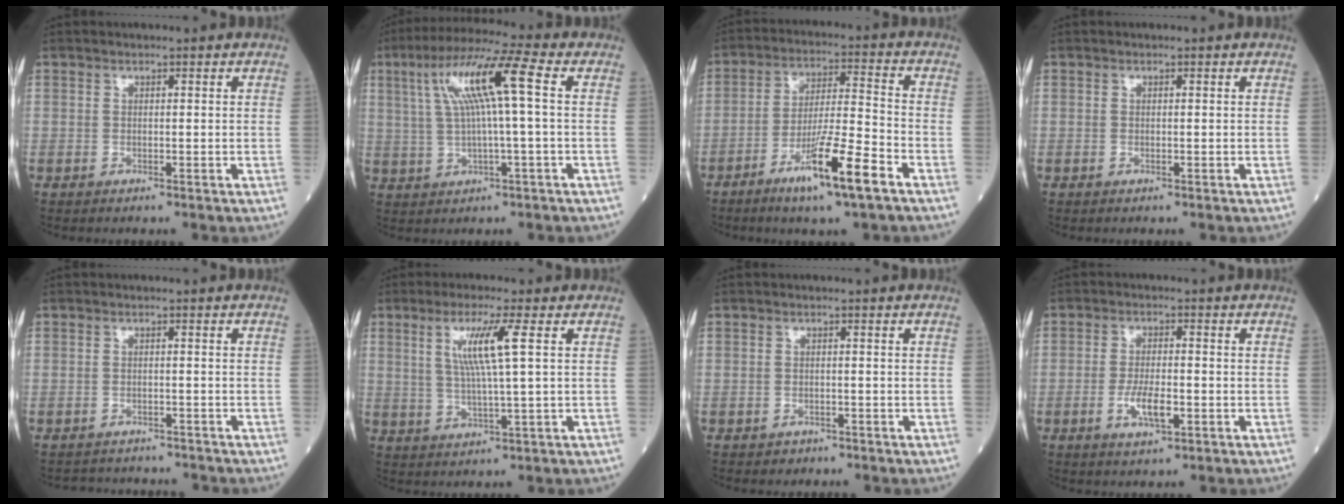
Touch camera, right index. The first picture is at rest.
{"total": 11.3, "force": [2.5, 0.1, 11.0], "torque": [-0.208, 0.029, 0.045]}
{"total": 11.3, "force": [-6.3, 0.0, 9.3], "torque": [-0.164, -0.014, -0.113]}
{"total": 0.0}
{"total": 5.7, "force": [-5.6, 1.2, 0.4], "torque": [-0.001, 0.005, -0.070]}
{"total": 7.1, "force": [2.2, -0.7, 6.7], "torque": [-0.134, -0.002, 0.045]}
{"total": 1.2, "force": [-0.8, 0.8, 0.0], "torque": [-0.002, 0.003, -0.012]}
{"total": 5.0, "force": [-1.7, 1.3, 4.5], "torque": [-0.089, -0.003, -0.029]}